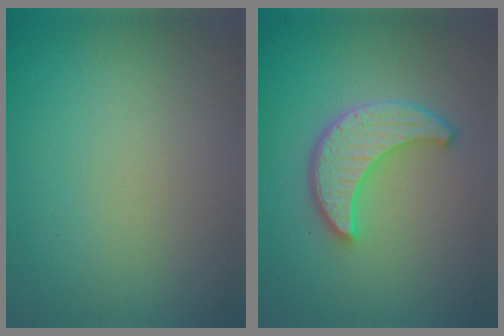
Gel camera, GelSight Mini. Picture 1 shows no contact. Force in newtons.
{"total": 4.7, "press": 4.1, "slide": 2.4}